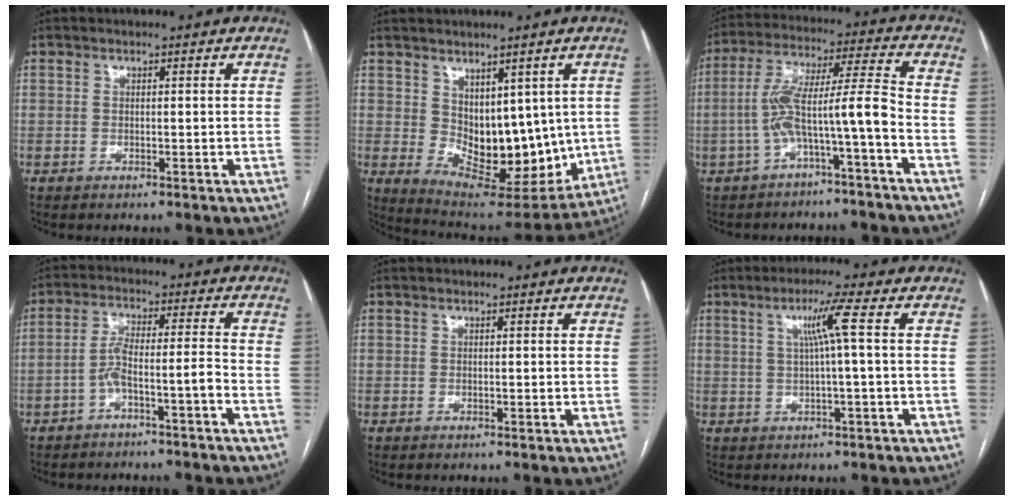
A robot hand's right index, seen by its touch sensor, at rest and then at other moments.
{"total": 13.9, "force": [1.1, 8.0, 11.3], "torque": [-0.154, -0.009, 0.047]}
{"total": 9.7, "force": [-3.4, 0.1, 9.1], "torque": [-0.169, 0.038, -0.057]}
{"total": 5.1, "force": [-3.0, 0.0, 4.2], "torque": [-0.079, 0.028, -0.049]}
{"total": 0.0}
{"total": 5.2, "force": [1.1, -1.1, 4.9], "torque": [-0.089, 0.008, 0.022]}